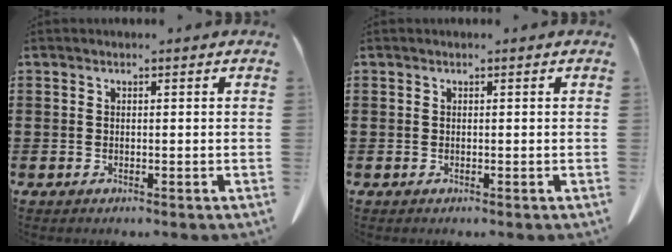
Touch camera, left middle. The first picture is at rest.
{"total": 0.0}